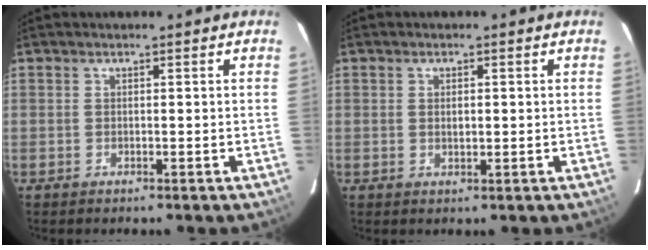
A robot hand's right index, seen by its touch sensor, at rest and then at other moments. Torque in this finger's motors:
{"motor_torque": [-0.05, -0.01, -0.05, 0.00]}